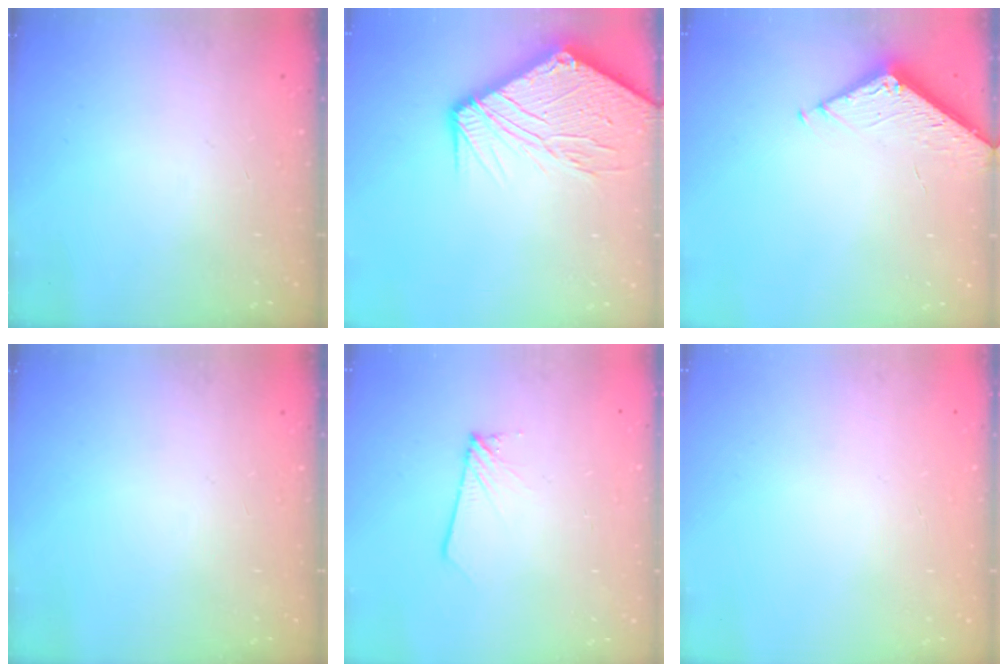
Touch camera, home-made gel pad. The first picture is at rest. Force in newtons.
{"total": 17.5, "press": 17.4, "slide": 2.2}
{"total": 4.6, "press": 4.6, "slide": 0.5}
{"total": 0.0}
{"total": 1.7, "press": 1.7, "slide": 0.1}
{"total": 0.0}